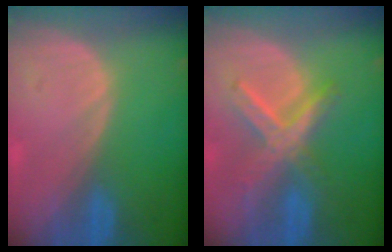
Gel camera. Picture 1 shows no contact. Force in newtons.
{"total": 7.4, "press": 6.4, "slide": 3.7}